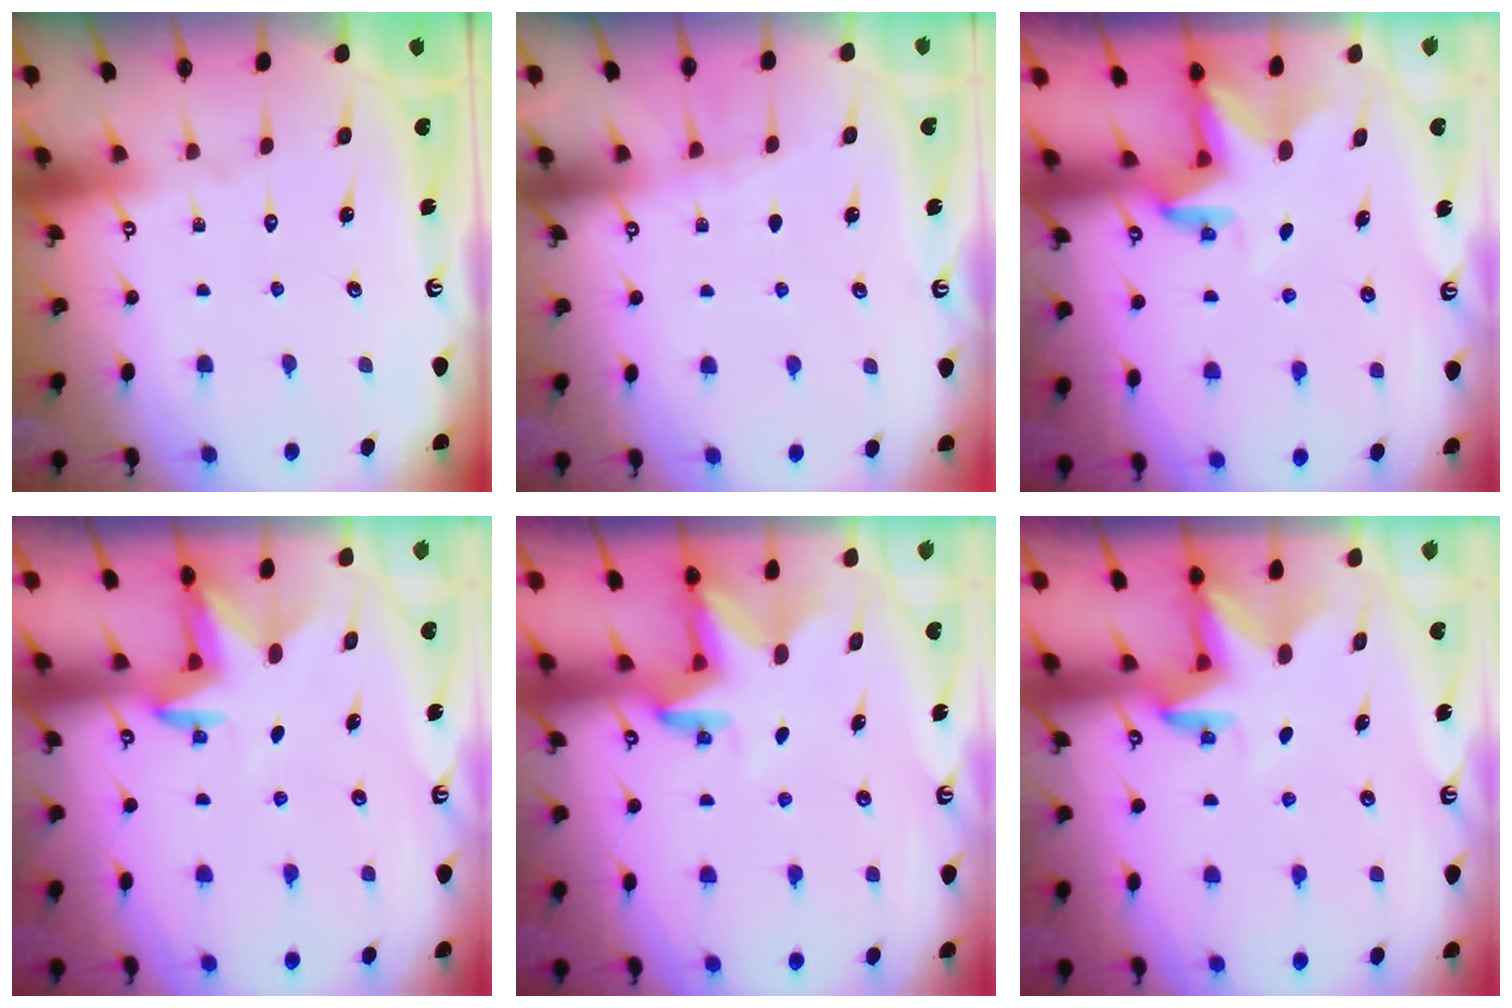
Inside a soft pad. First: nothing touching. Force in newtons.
{"total": 3.0, "press": 2.9, "slide": 0.4}
{"total": 2.8, "press": 2.8, "slide": 0.2}
{"total": 3.3, "press": 3.3, "slide": 0.4}
{"total": 2.9, "press": 2.9, "slide": 0.2}
{"total": 2.9, "press": 2.9, "slide": 0.2}